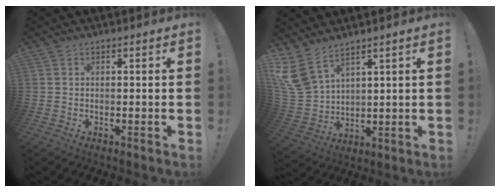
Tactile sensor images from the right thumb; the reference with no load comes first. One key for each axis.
{"total": 10.3, "fx": 7.5, "fy": 4.7, "fz": 5.3, "tx": -0.128, "ty": -0.045, "tz": 0.148}